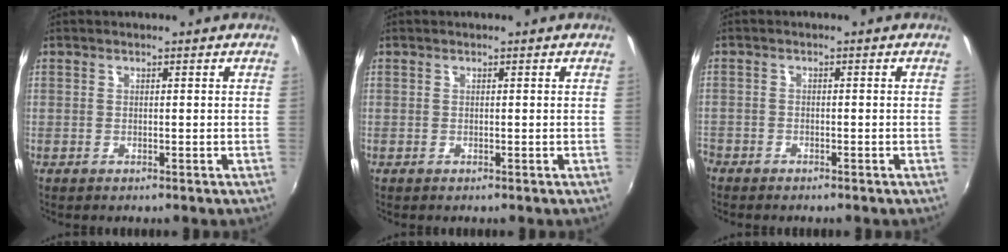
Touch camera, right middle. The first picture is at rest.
{"total": 0.0}
{"total": 2.6, "force": [-2.2, 1.3, 0.5], "torque": [-0.027, -0.001, -0.042]}